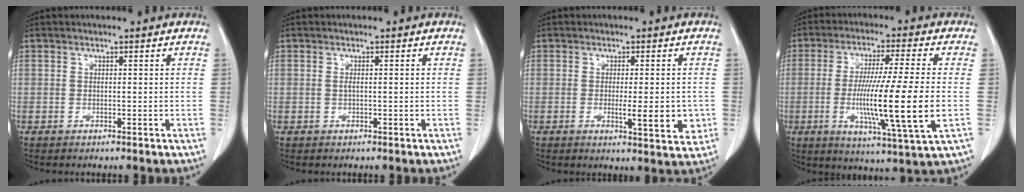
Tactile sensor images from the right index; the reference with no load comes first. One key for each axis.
{"total": 1.0, "fx": 0.0, "fy": 0.1, "fz": 1.0, "tx": -0.018, "ty": 0.001, "tz": 0.002}
{"total": 6.1, "fx": -1.1, "fy": 1.4, "fz": 5.8, "tx": -0.076, "ty": -0.008, "tz": -0.012}
{"total": 15.7, "fx": -2.4, "fy": -0.7, "fz": 15.5, "tx": -0.279, "ty": -0.024, "tz": -0.046}